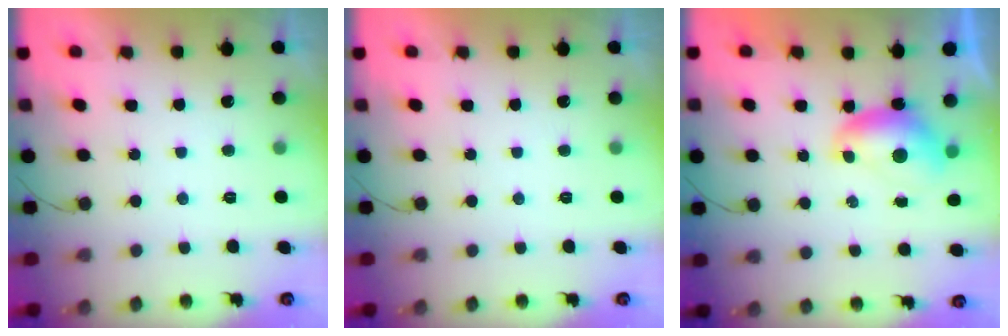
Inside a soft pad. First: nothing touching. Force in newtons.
{"total": 0.0}
{"total": 7.3, "press": 7.2, "slide": 1.0}